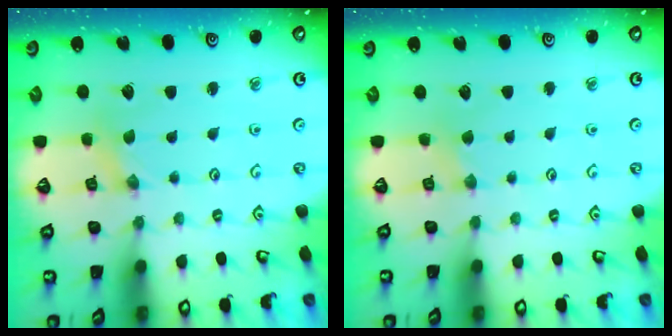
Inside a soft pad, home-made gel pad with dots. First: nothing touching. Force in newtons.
{"total": 1.6, "press": 1.5, "slide": 0.4}